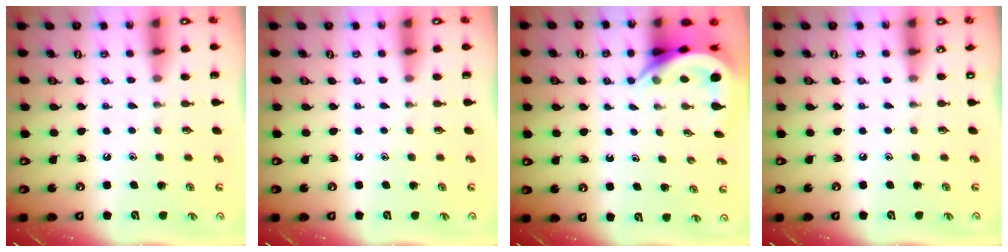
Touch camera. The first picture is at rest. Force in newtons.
{"total": 0.0}
{"total": 5.9, "press": 5.9, "slide": 0.6}
{"total": 0.0}